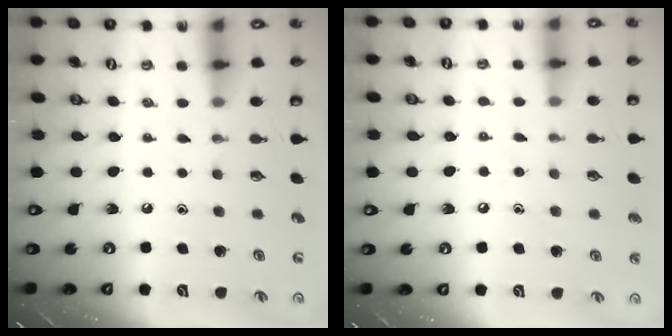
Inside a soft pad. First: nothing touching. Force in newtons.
{"total": 5.7, "press": 5.7, "slide": 0.7}